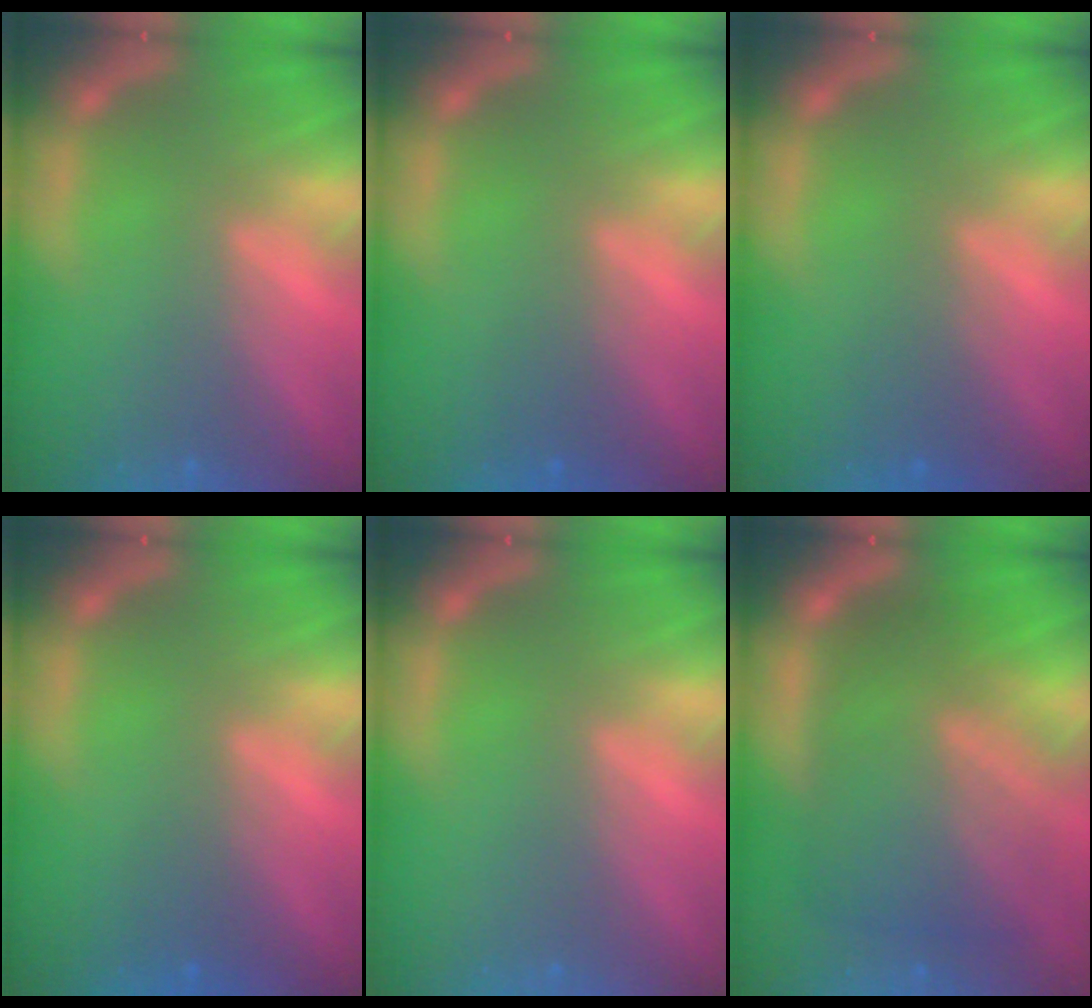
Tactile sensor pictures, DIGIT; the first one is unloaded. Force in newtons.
{"total": 1.5}
{"total": 2.0}
{"total": 1.5}
{"total": 0.0}
{"total": 10.0}